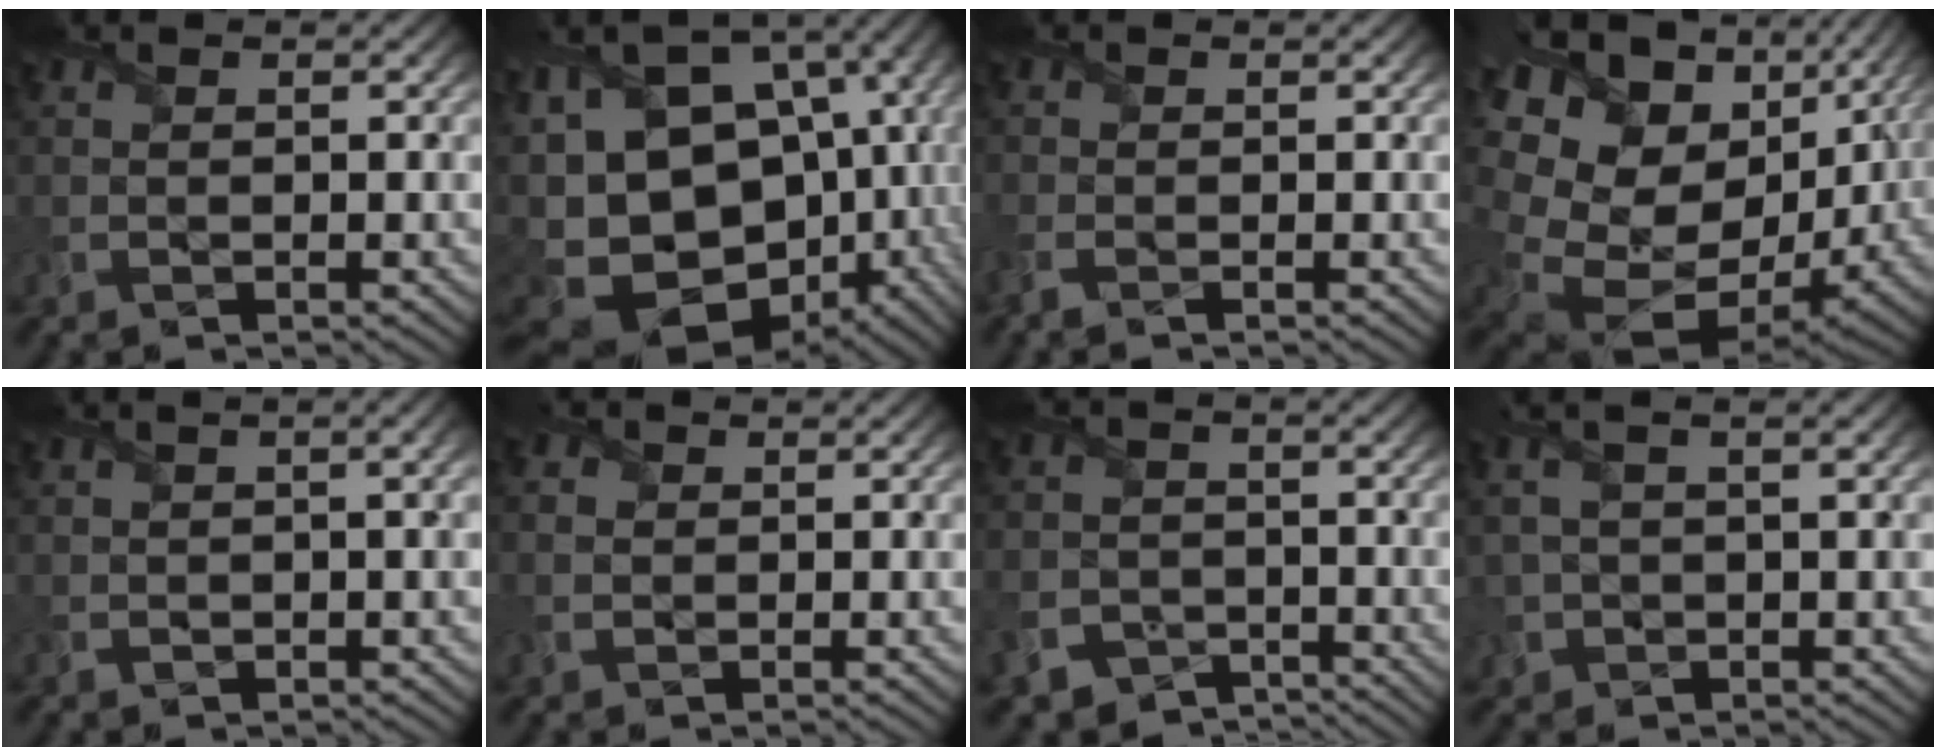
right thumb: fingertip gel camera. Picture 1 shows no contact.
{"total": 19.1, "force": [-2.3, 12.6, 14.3], "torque": [-0.267, -0.010, 0.016]}
{"total": 1.9, "force": [-1.0, 0.9, 1.3], "torque": [-0.044, -0.003, -0.028]}
{"total": 20.6, "force": [-0.1, 15.1, 14.1], "torque": [-0.324, -0.042, 0.038]}
{"total": 2.6, "force": [0.3, 0.9, 2.4], "torque": [-0.040, 0.003, 0.010]}
{"total": 2.0, "force": [0.2, 1.7, 1.0], "torque": [-0.035, 0.002, 0.002]}
{"total": 7.2, "force": [-4.7, 5.1, 1.7], "torque": [-0.055, -0.031, -0.095]}
{"total": 4.7, "force": [1.6, 2.3, 3.8], "torque": [-0.108, 0.009, 0.038]}